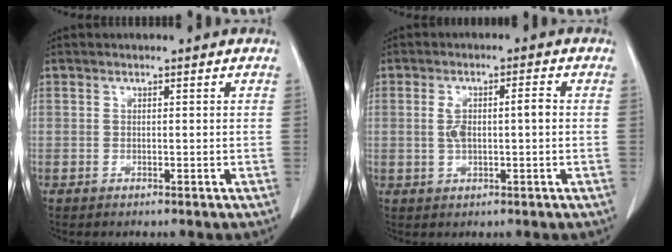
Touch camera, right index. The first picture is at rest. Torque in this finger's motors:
{"motor_torque": [0.07, 0.18, 0.13, 0.02]}